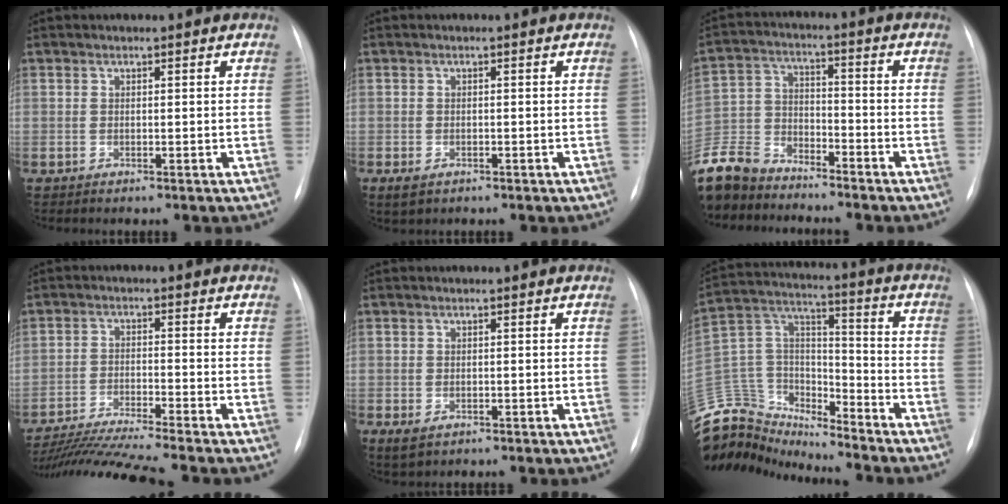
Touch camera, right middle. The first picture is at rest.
{"total": 2.2, "force": [-1.2, 1.4, 1.3], "torque": [-0.026, -0.004, -0.006]}
{"total": 12.7, "force": [-11.5, 4.5, 2.9], "torque": [-0.073, 0.004, -0.219]}
{"total": 12.1, "force": [-10.7, -1.8, 5.3], "torque": [-0.089, -0.024, -0.179]}
{"total": 2.6, "force": [-1.2, 1.7, 1.6], "torque": [-0.033, -0.007, -0.006]}
{"total": 19.5, "force": [-18.1, 6.0, 4.0], "torque": [-0.095, 0.065, -0.304]}